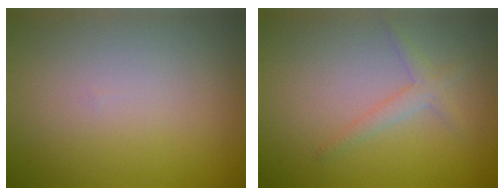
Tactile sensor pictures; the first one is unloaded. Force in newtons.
{"total": 1.6, "press": 1.6, "slide": 0.1}